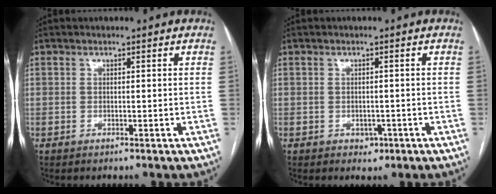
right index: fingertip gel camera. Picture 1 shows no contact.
{"total": 1.8, "force": [-0.8, 1.4, 0.8], "torque": [-0.007, 0.004, -0.004]}